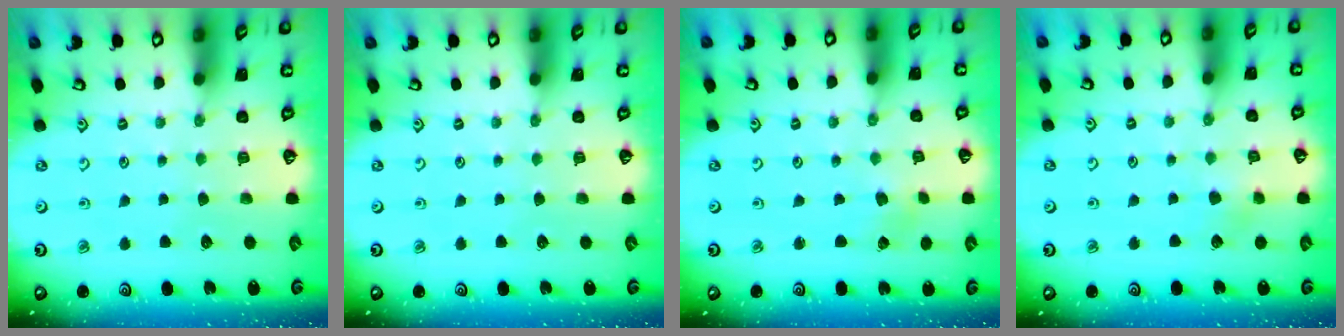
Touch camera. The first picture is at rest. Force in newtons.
{"total": 0.0}
{"total": 2.6, "press": 2.6, "slide": 0.4}
{"total": 4.8, "press": 4.8, "slide": 0.6}